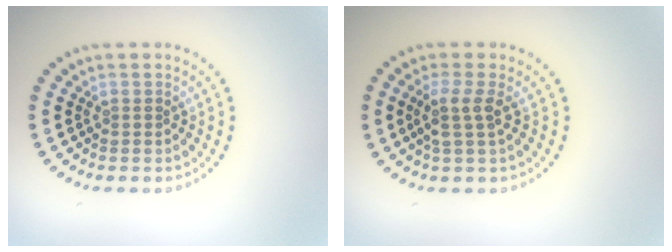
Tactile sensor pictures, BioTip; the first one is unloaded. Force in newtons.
{"total": 2.4, "press": 1.9, "slide": 1.5}